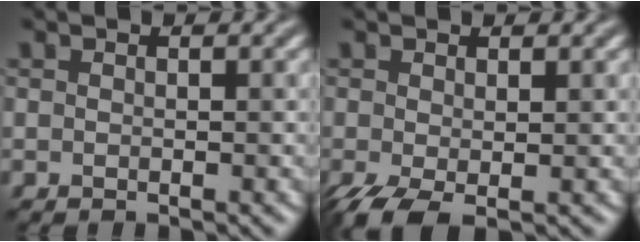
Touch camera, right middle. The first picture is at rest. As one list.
[{"total": 3.0, "force": [-1.1, 1.4, 2.5], "torque": [-0.061, -0.011, -0.022]}]